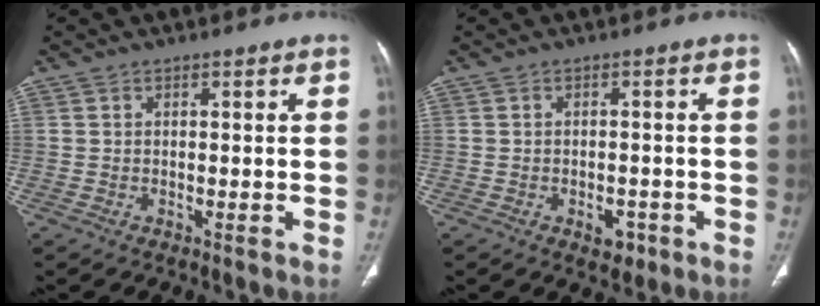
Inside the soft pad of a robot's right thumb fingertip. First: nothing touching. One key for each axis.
{"total": 3.2, "fx": -1.6, "fy": 2.1, "fz": 1.9, "tx": -0.007, "ty": 0.007, "tz": -0.016}